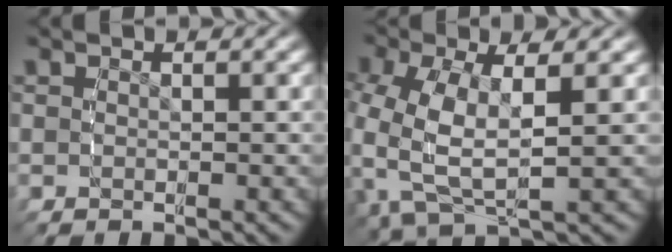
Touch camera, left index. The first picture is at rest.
{"total": 8.8, "force": [0.2, 6.0, 6.4], "torque": [-0.154, -0.027, 0.014]}